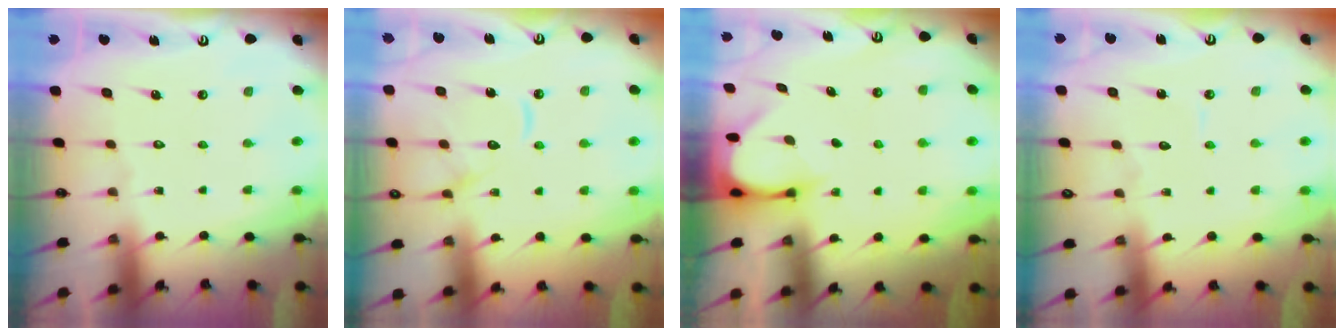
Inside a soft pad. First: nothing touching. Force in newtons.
{"total": 12.4, "press": 12.3, "slide": 1.2}
{"total": 3.7, "press": 3.7, "slide": 0.3}
{"total": 4.2, "press": 4.2, "slide": 0.4}